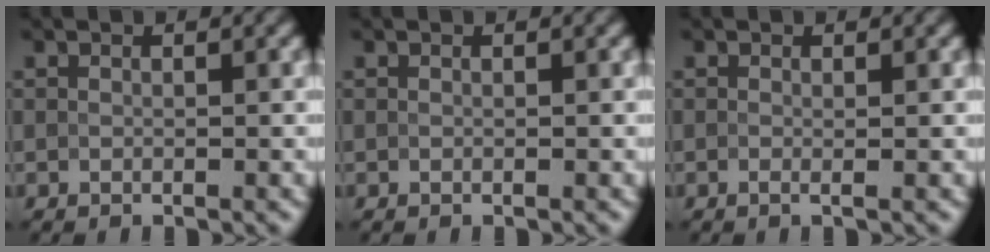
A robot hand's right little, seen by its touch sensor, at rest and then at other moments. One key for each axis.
{"total": 0.0}
{"total": 0.5, "fx": -0.1, "fy": 0.0, "fz": 0.5, "tx": -0.010, "ty": -0.006, "tz": -0.002}